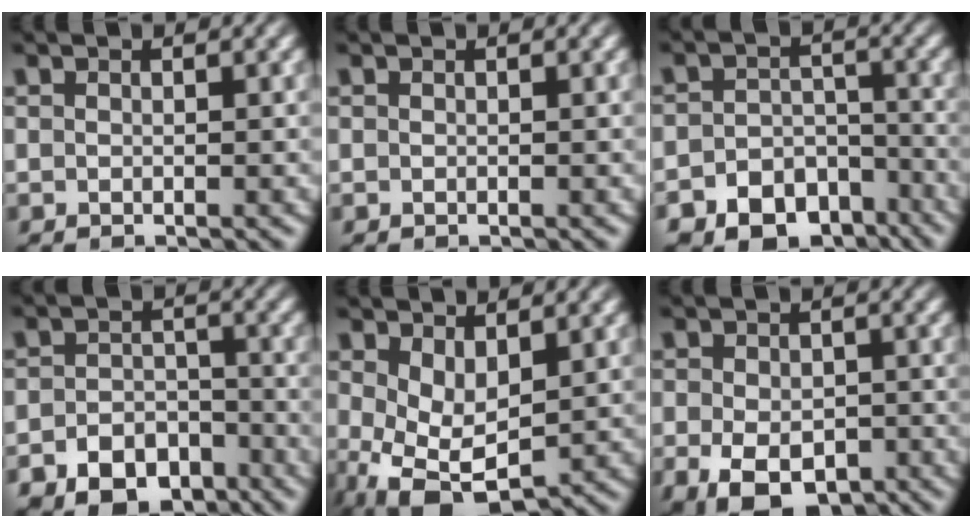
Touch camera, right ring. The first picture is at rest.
{"total": 0.0}
{"total": 9.1, "force": [-6.6, 5.8, 2.3], "torque": [-0.025, -0.027, -0.105]}
{"total": 7.4, "force": [-5.3, 4.8, 2.0], "torque": [-0.021, -0.022, -0.086]}
{"total": 7.6, "force": [-2.9, 5.3, 4.6], "torque": [-0.103, -0.059, -0.026]}
{"total": 6.8, "force": [-3.8, 4.0, 3.9], "torque": [-0.075, -0.045, -0.039]}